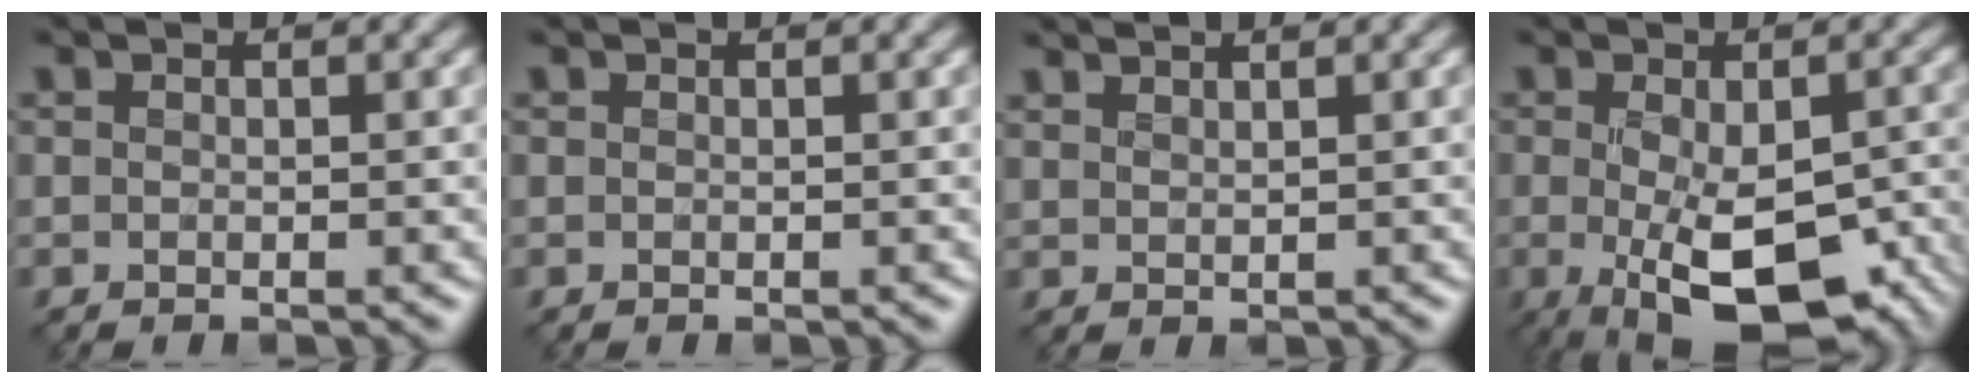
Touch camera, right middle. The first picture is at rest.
{"total": 0.0}
{"total": 1.5, "force": [1.5, -0.2, -0.2], "torque": [-0.003, 0.003, 0.033]}
{"total": 11.9, "force": [-4.4, 5.6, 9.5], "torque": [-0.167, -0.046, -0.049]}